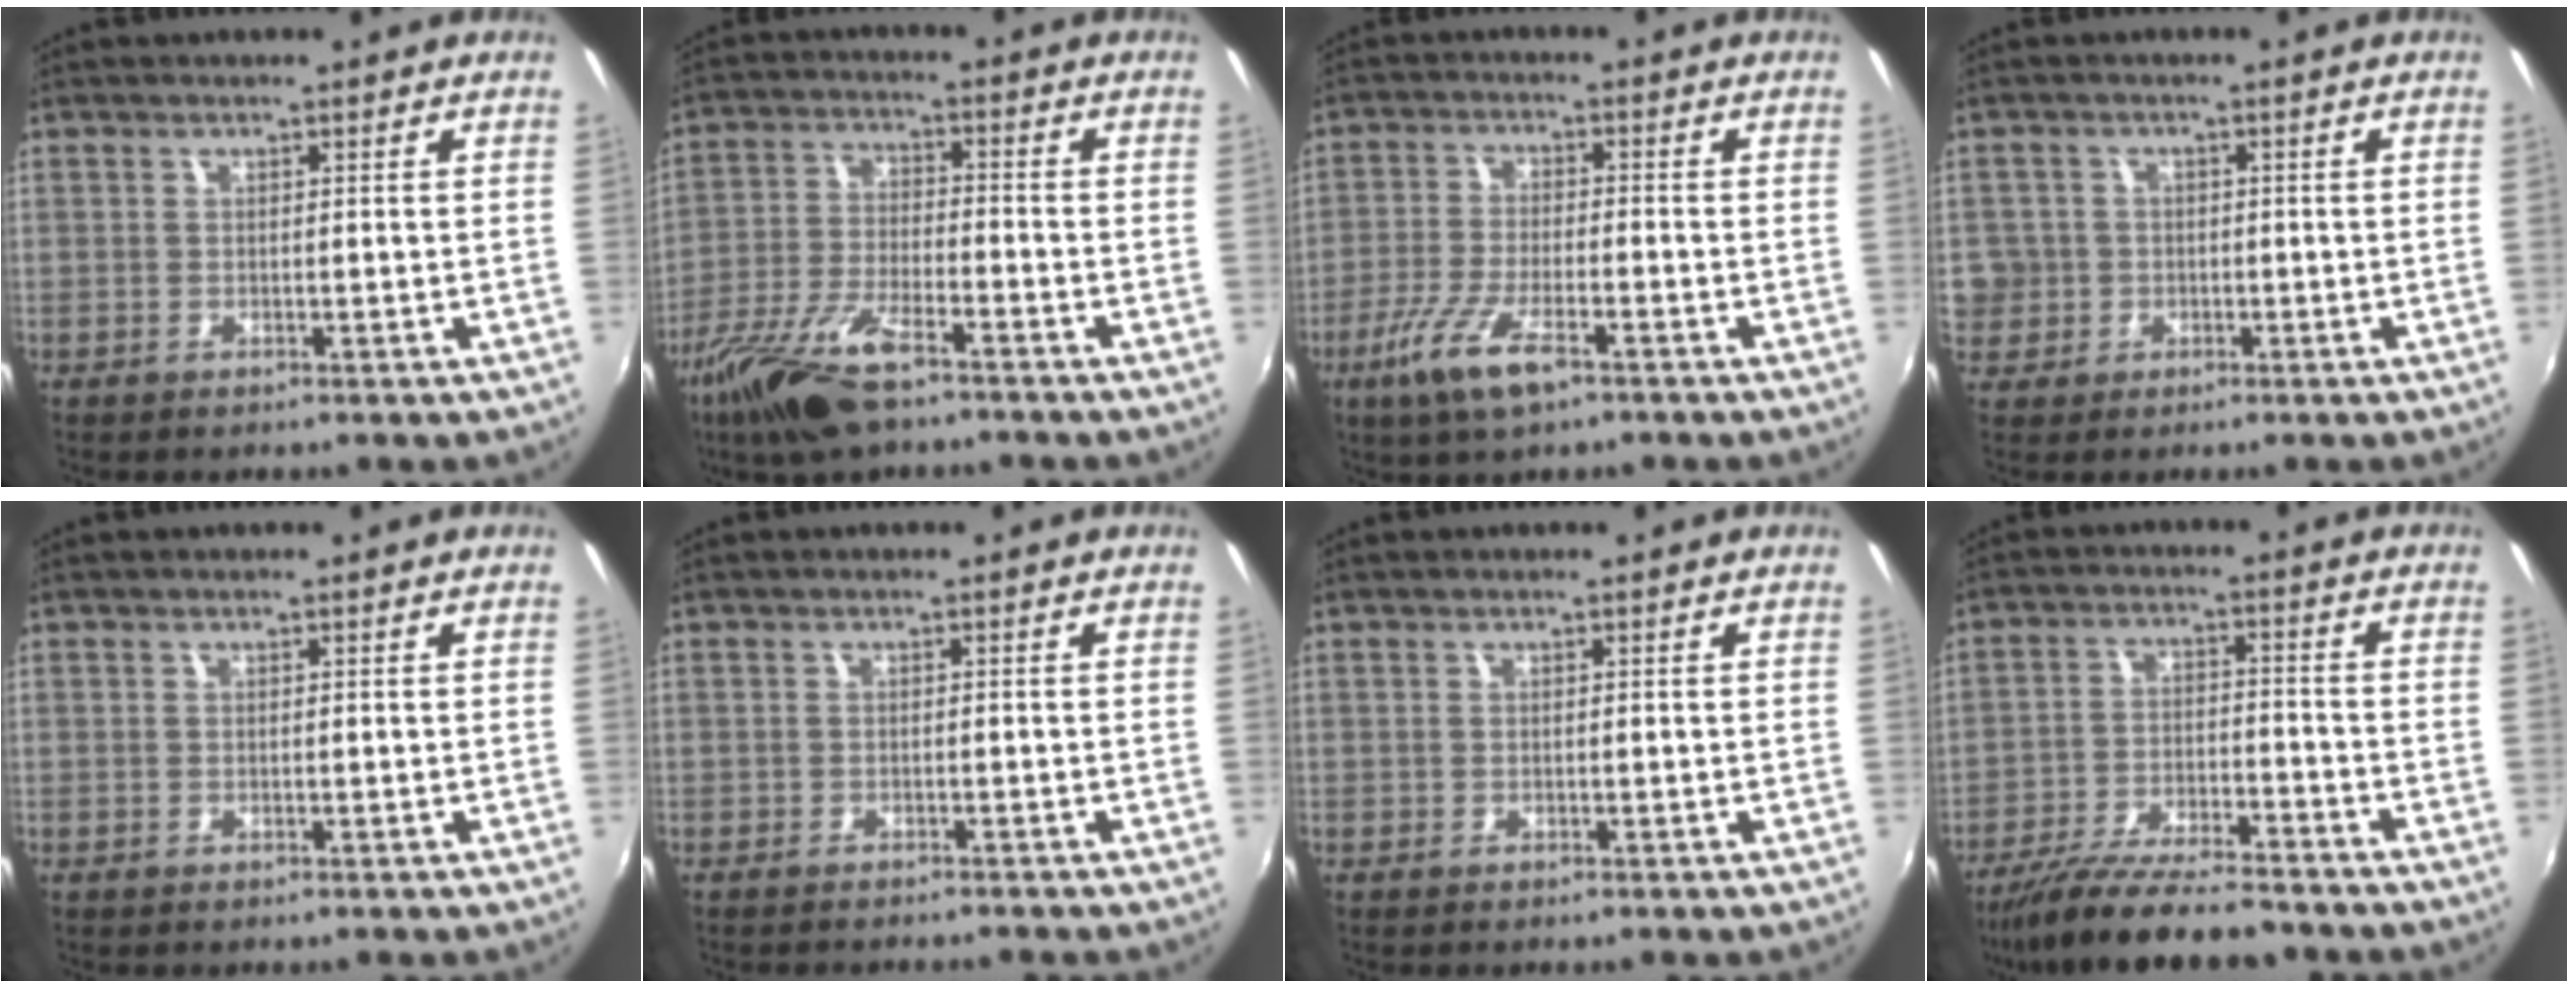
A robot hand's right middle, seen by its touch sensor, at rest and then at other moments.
{"total": 12.8, "force": [-8.8, 3.6, 8.6], "torque": [-0.187, -0.027, -0.173]}
{"total": 8.9, "force": [-5.2, 2.5, 6.8], "torque": [-0.154, -0.017, -0.100]}
{"total": 8.6, "force": [-1.2, 8.2, 2.2], "torque": [-0.082, 0.026, -0.010]}
{"total": 0.0}
{"total": 2.5, "force": [-2.4, 0.4, 0.7], "torque": [-0.022, -0.013, -0.039]}
{"total": 0.0}
{"total": 15.0, "force": [-13.1, 2.5, 7.0], "torque": [-0.151, -0.031, -0.220]}